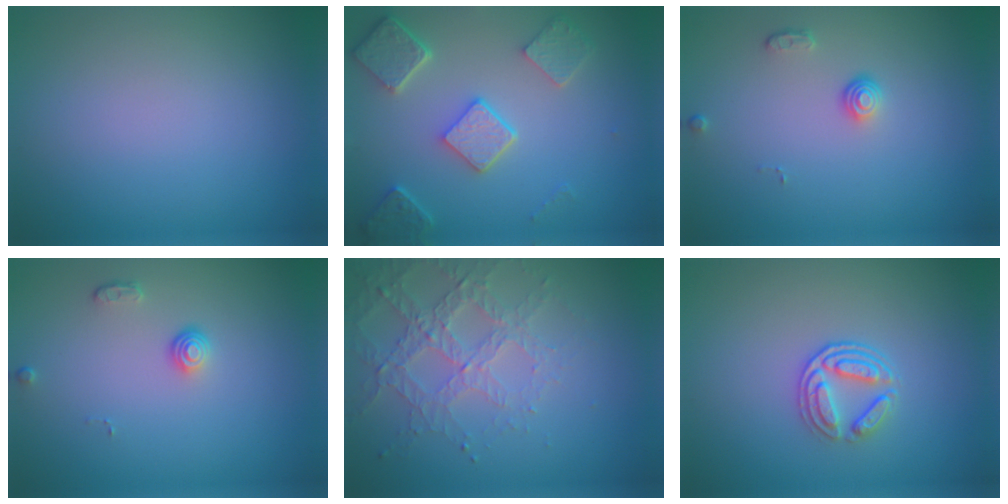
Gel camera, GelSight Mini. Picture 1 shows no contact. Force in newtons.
{"total": 5.4, "press": 4.2, "slide": 3.4}
{"total": 1.3, "press": 1.0, "slide": 0.9}
{"total": 1.3, "press": 1.0, "slide": 0.9}
{"total": 3.2, "press": 3.2, "slide": 0.5}
{"total": 2.6, "press": 2.1, "slide": 1.6}